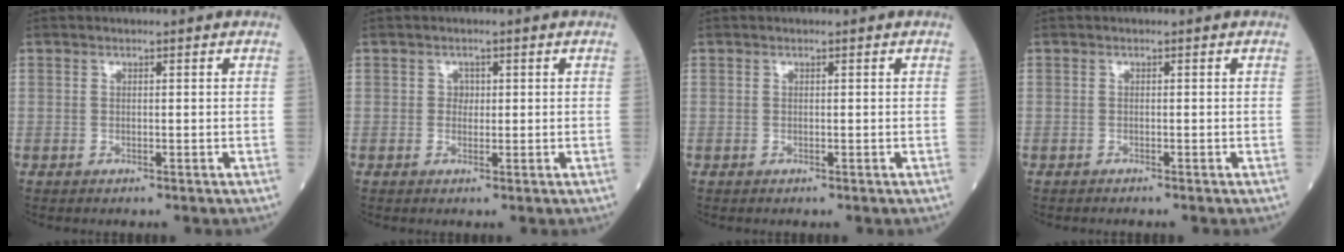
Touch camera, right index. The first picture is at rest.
{"total": 1.1, "force": [0.3, 0.9, 0.5], "torque": [-0.004, 0.003, 0.005]}
{"total": 0.0}
{"total": 0.5, "force": [-0.5, -0.1, 0.2], "torque": [-0.005, 0.000, -0.007]}